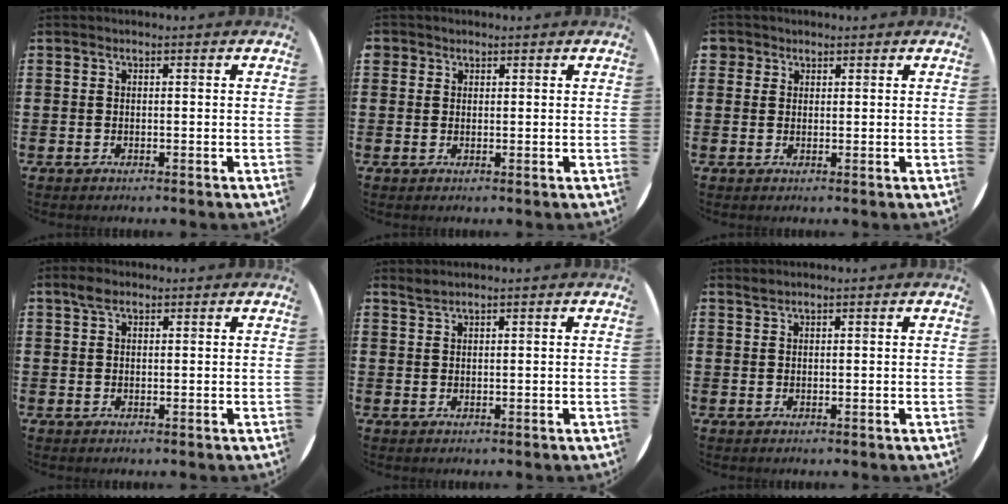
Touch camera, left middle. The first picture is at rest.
{"total": 1.0, "force": [0.8, 0.7, 0.0], "torque": [-0.001, 0.003, 0.016]}
{"total": 1.4, "force": [1.1, 0.9, 0.0], "torque": [0.006, 0.001, 0.021]}
{"total": 2.0, "force": [1.3, 1.0, 1.0], "torque": [-0.015, 0.003, 0.023]}
{"total": 1.1, "force": [1.1, -0.1, 0.1], "torque": [-0.004, -0.001, 0.021]}
{"total": 0.7, "force": [0.7, -0.1, 0.0], "torque": [-0.002, -0.002, 0.014]}